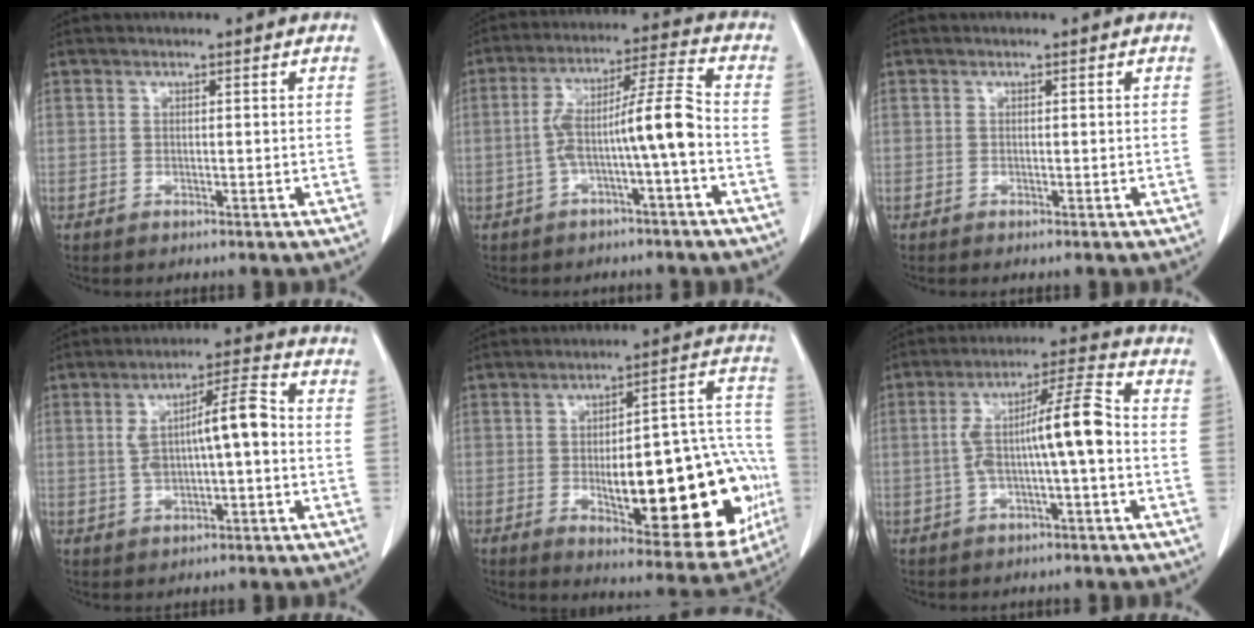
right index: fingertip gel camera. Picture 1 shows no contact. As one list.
[{"total": 9.6, "force": [-2.3, 0.0, 9.3], "torque": [-0.164, 0.033, -0.040]}, {"total": 0.0}, {"total": 8.2, "force": [0.2, 1.6, 8.1], "torque": [-0.144, 0.023, 0.003]}, {"total": 24.9, "force": [-5.4, 7.4, 23.1], "torque": [-0.237, 0.028, -0.052]}, {"total": 9.7, "force": [-1.0, 0.7, 9.6], "torque": [-0.171, 0.033, -0.021]}]